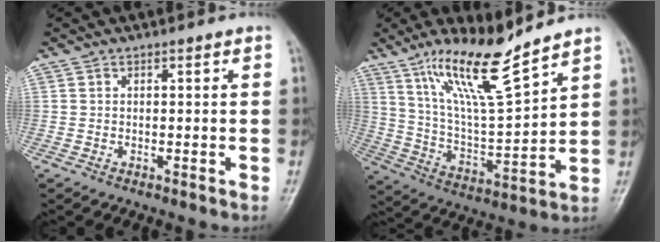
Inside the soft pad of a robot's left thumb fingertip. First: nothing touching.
{"total": 14.9, "force": [10.8, 1.9, 10.1], "torque": [-0.177, -0.068, 0.212]}